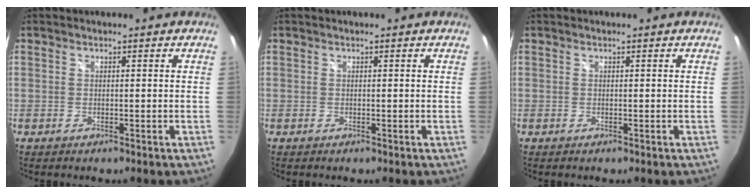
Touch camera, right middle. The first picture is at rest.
{"total": 0.0}
{"total": 0.0}